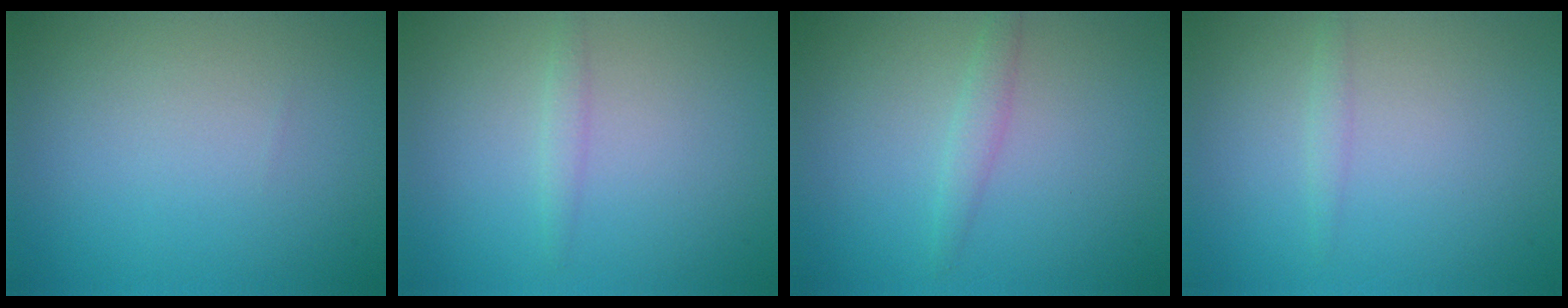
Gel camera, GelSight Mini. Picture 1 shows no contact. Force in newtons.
{"total": 0.9, "press": 0.9, "slide": 0.1}
{"total": 1.4, "press": 1.4, "slide": 0.0}
{"total": 0.8, "press": 0.8, "slide": 0.1}